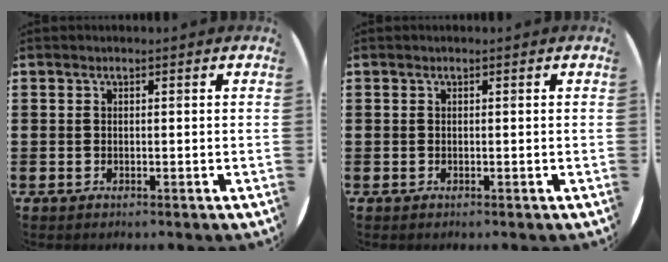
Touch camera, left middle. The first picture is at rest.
{"total": 0.0}